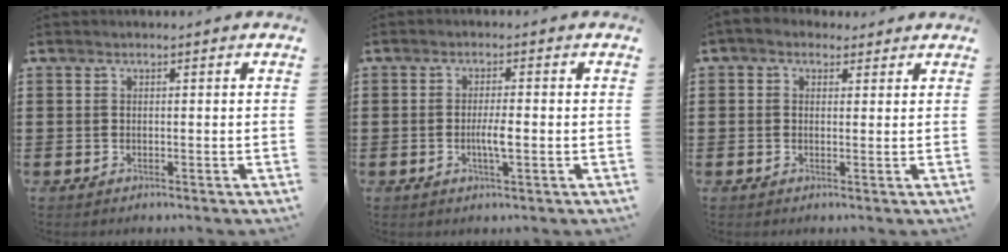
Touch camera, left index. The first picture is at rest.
{"total": 3.2, "force": [-0.7, 0.6, 3.1], "torque": [-0.062, -0.003, -0.015]}
{"total": 1.3, "force": [0.6, 1.1, 0.5], "torque": [-0.013, 0.007, 0.011]}